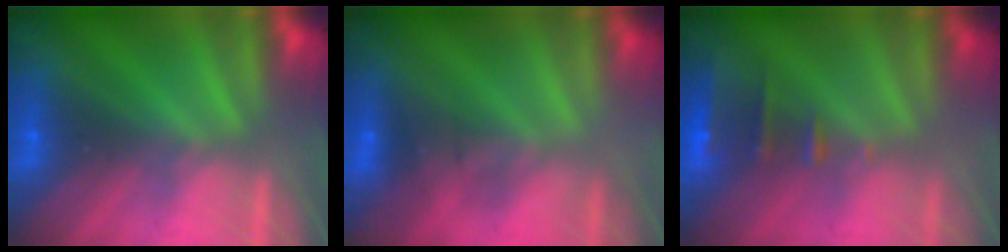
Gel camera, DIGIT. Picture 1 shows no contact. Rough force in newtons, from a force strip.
{"total": 1.6}
{"total": 2.4}